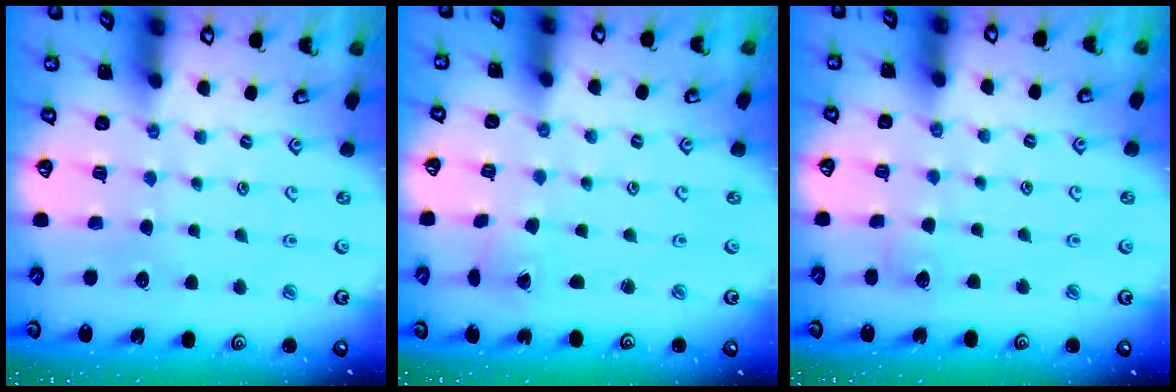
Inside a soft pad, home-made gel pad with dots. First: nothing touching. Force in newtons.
{"total": 0.7, "press": 0.7, "slide": 0.0}
{"total": 4.9, "press": 4.8, "slide": 0.5}